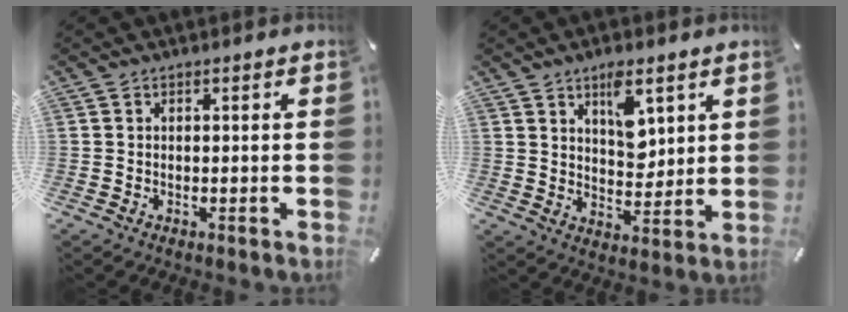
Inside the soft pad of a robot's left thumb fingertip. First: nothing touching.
{"total": 8.4, "force": [4.5, 4.8, 5.3], "torque": [-0.069, -0.022, 0.073]}